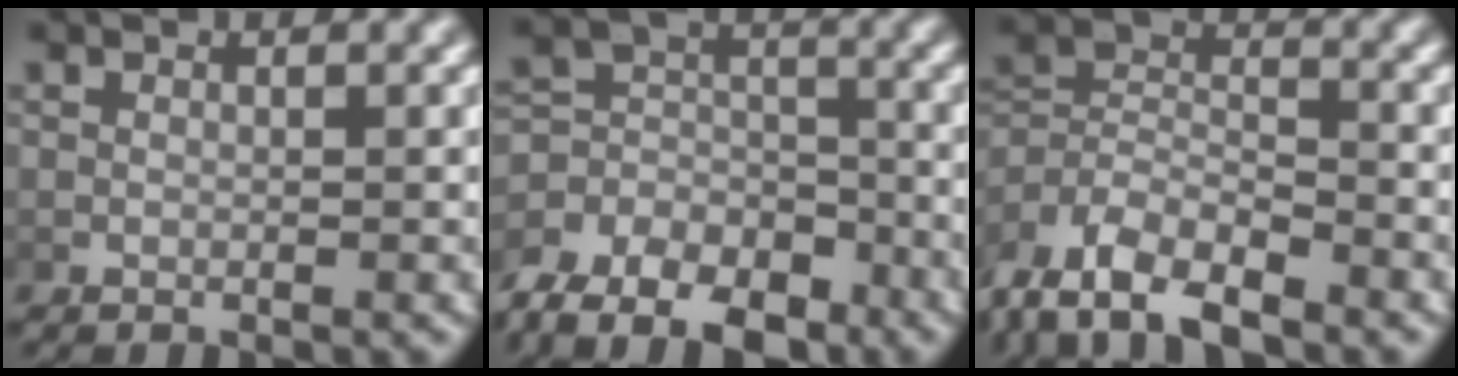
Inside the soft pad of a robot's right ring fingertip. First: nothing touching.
{"total": 9.4, "force": [-5.3, 6.3, 4.5], "torque": [-0.097, -0.037, -0.080]}
{"total": 7.1, "force": [-2.7, 5.4, 3.6], "torque": [-0.105, -0.030, -0.047]}